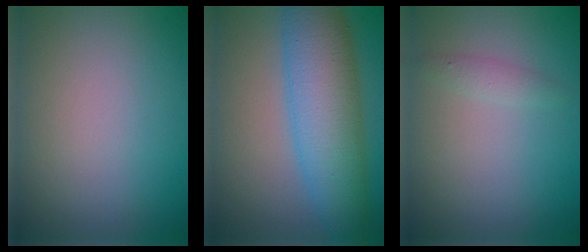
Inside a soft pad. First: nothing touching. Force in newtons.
{"total": 8.1, "press": 8.1, "slide": 0.1}
{"total": 1.0, "press": 1.0, "slide": 0.1}